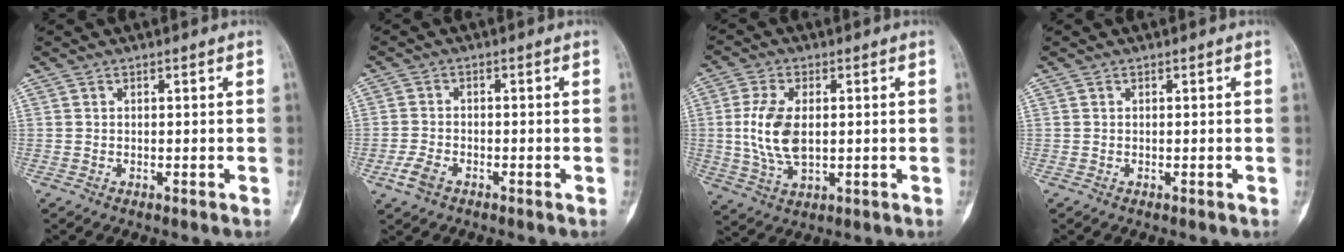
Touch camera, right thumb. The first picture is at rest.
{"total": 3.6, "force": [-1.9, 2.1, 2.1], "torque": [-0.048, 0.007, -0.036]}
{"total": 9.9, "force": [0.5, 5.4, 8.2], "torque": [-0.174, -0.006, 0.017]}
{"total": 0.0}